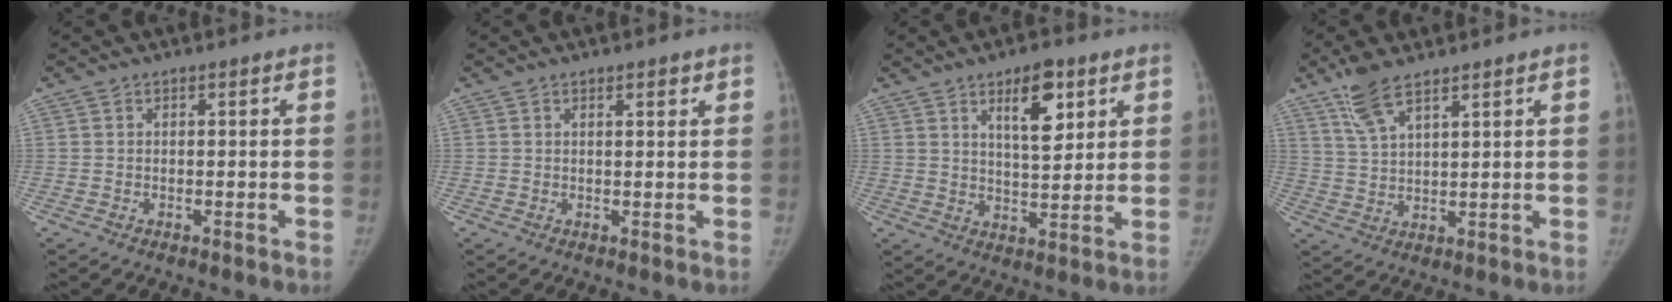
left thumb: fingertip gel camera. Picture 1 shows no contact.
{"total": 1.2, "force": [0.7, 0.5, 0.8], "torque": [0.001, -0.001, 0.007]}
{"total": 8.7, "force": [4.4, 3.7, 6.6], "torque": [-0.077, -0.026, 0.069]}
{"total": 6.9, "force": [4.9, 2.4, 4.2], "torque": [-0.077, -0.014, 0.101]}